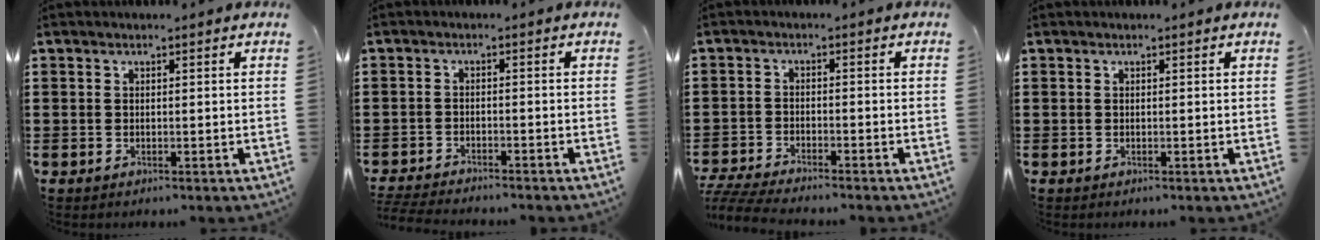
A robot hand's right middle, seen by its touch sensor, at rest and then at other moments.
{"total": 2.8, "force": [-2.8, 0.1, 0.3], "torque": [-0.014, -0.003, -0.063]}
{"total": 4.0, "force": [-3.9, 0.0, 1.0], "torque": [-0.038, -0.010, -0.085]}
{"total": 0.0}